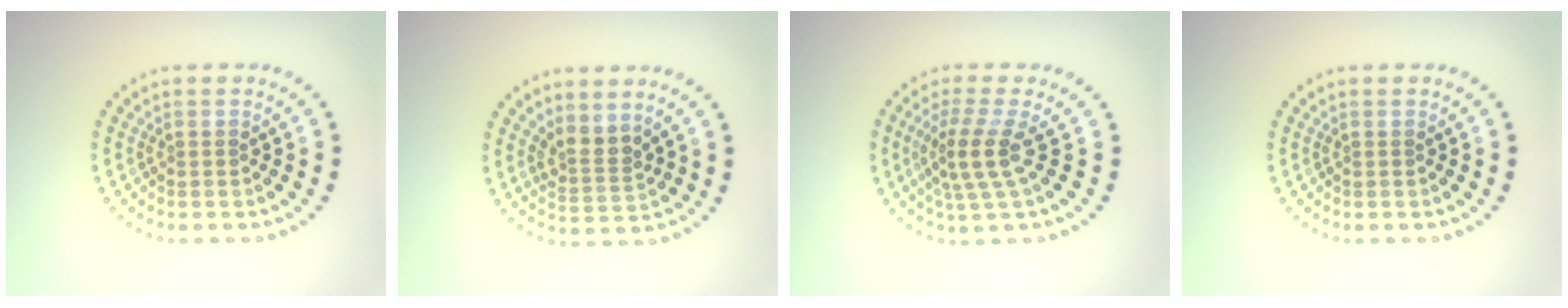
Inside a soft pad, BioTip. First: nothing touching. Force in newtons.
{"total": 2.5, "press": 1.8, "slide": 1.7}
{"total": 3.5, "press": 2.6, "slide": 2.3}
{"total": 0.0}